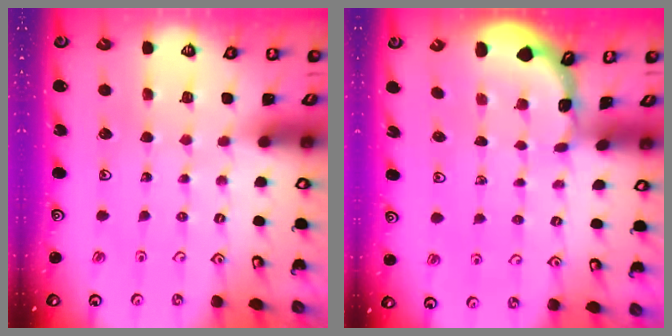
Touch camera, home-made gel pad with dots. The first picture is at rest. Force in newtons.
{"total": 0.7, "press": 0.7, "slide": 0.1}